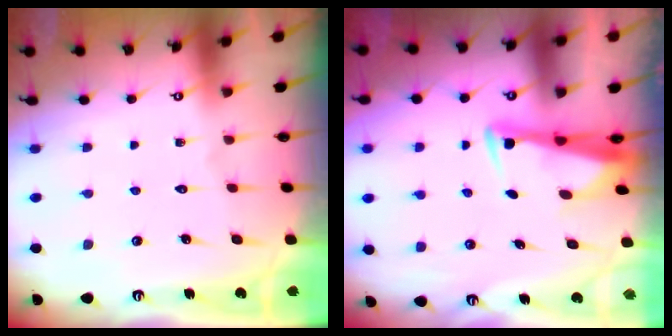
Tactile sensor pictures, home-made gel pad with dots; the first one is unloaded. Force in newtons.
{"total": 3.4, "press": 3.3, "slide": 0.9}